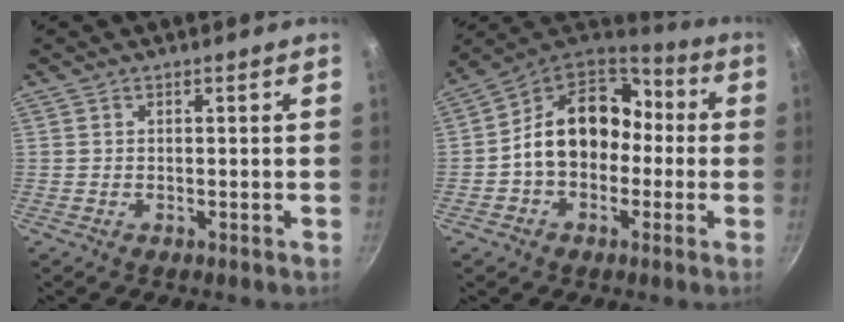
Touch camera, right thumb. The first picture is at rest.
{"total": 16.4, "force": [-0.9, 12.8, 10.2], "torque": [-0.124, 0.056, -0.030]}